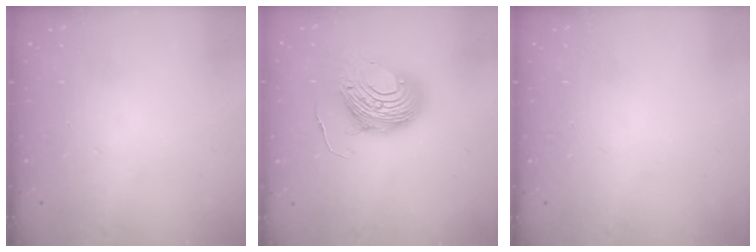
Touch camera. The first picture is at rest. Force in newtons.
{"total": 12.1, "press": 12.1, "slide": 1.2}
{"total": 0.0}